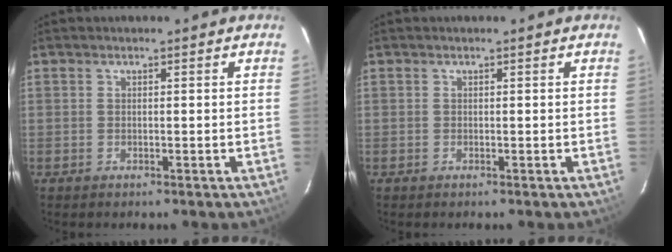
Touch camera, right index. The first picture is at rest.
{"total": 0.0}